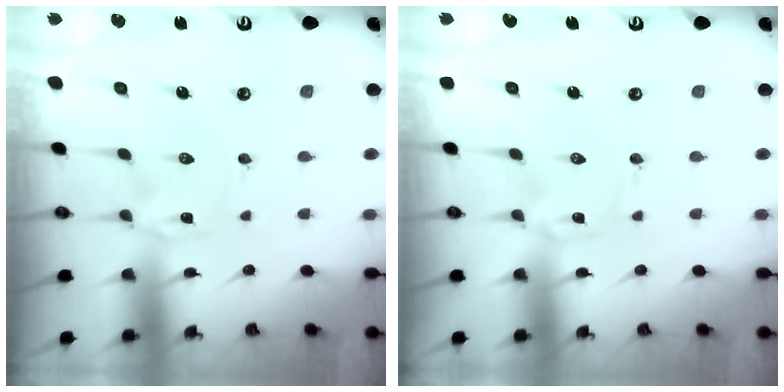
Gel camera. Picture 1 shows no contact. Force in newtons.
{"total": 0.0}